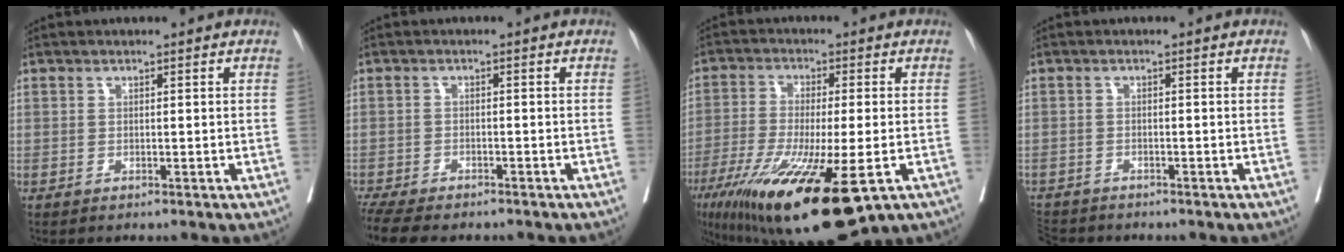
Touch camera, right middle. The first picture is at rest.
{"total": 9.5, "force": [-7.9, 2.7, 4.6], "torque": [-0.083, -0.009, -0.123]}
{"total": 21.2, "force": [-10.6, 4.5, 17.8], "torque": [-0.296, -0.060, -0.169]}
{"total": 4.4, "force": [-4.0, 1.7, 0.4], "torque": [-0.004, -0.009, -0.071]}